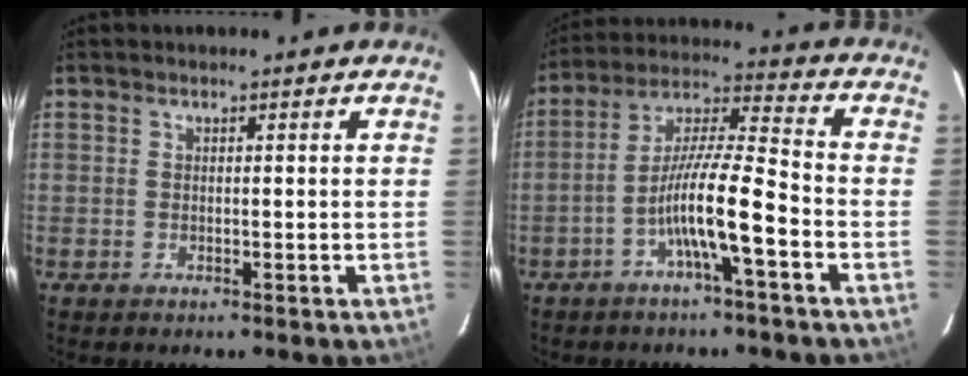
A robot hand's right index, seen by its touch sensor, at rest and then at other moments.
{"total": 10.8, "force": [-4.4, 0.3, 9.9], "torque": [-0.185, 0.016, -0.082]}